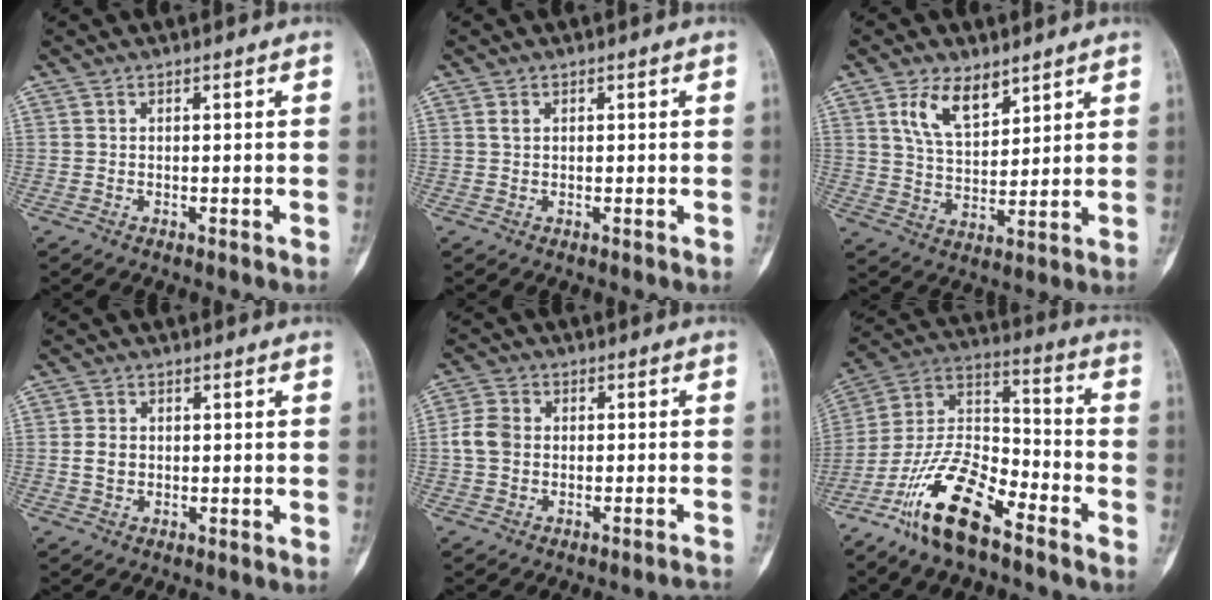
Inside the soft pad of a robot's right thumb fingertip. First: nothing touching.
{"total": 0.9, "force": [0.5, 0.5, 0.6], "torque": [-0.012, 0.005, 0.011]}
{"total": 8.7, "force": [5.2, 4.4, 5.5], "torque": [-0.079, -0.033, 0.101]}
{"total": 2.5, "force": [-0.1, 2.0, 1.5], "torque": [-0.022, 0.005, -0.002]}
{"total": 3.5, "force": [-1.1, 2.8, 1.9], "torque": [-0.036, 0.023, -0.019]}
{"total": 17.0, "force": [-10.8, 6.4, 11.4], "torque": [-0.208, 0.074, -0.209]}